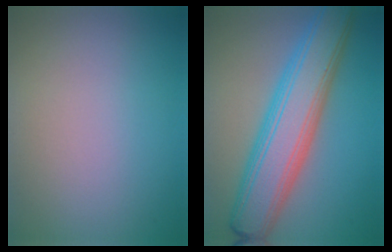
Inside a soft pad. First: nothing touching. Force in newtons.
{"total": 8.8, "press": 8.8, "slide": 0.1}